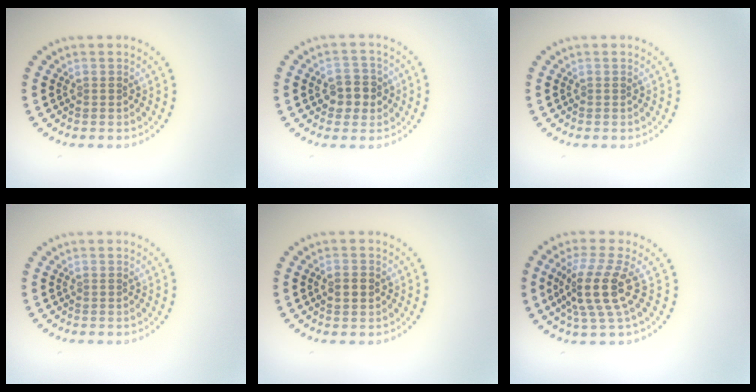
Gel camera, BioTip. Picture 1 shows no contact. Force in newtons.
{"total": 2.8, "press": 2.8, "slide": 0.4}
{"total": 0.0}
{"total": 0.0}
{"total": 2.1, "press": 2.1, "slide": 0.1}
{"total": 4.4, "press": 3.4, "slide": 2.9}